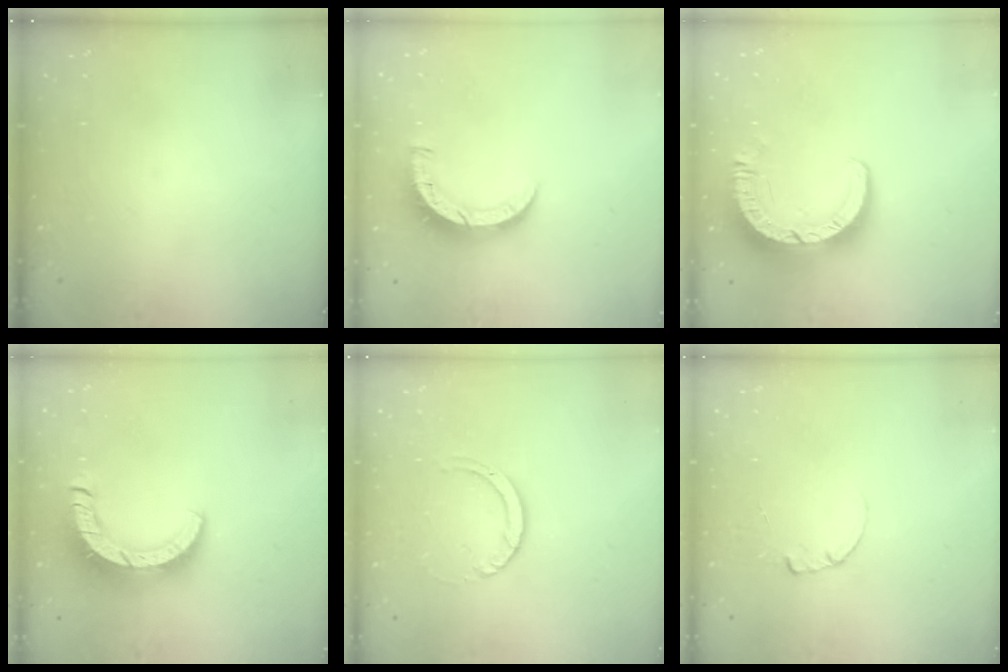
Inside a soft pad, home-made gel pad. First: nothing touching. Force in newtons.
{"total": 7.7, "press": 7.7, "slide": 0.5}
{"total": 11.4, "press": 11.3, "slide": 1.1}
{"total": 12.2, "press": 12.1, "slide": 1.3}
{"total": 3.5, "press": 3.5, "slide": 0.3}
{"total": 0.6, "press": 0.6, "slide": 0.1}